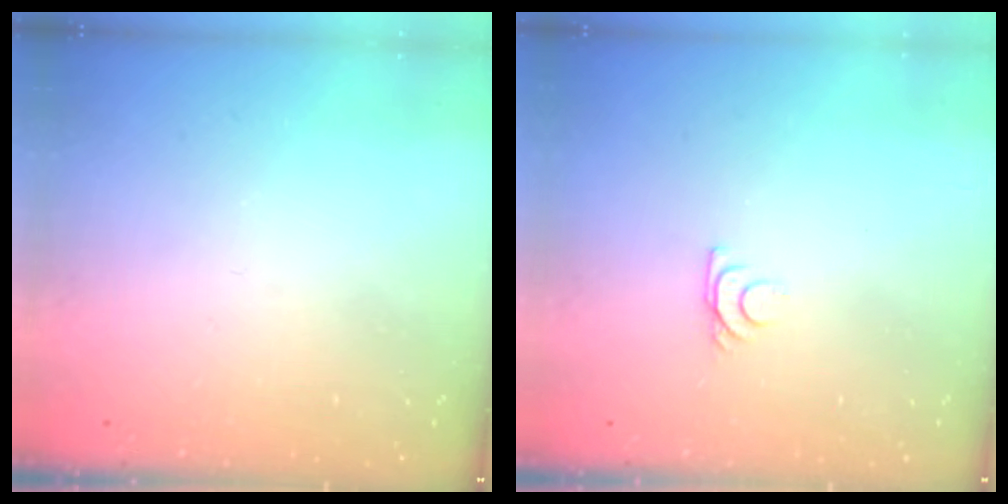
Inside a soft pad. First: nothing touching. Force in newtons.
{"total": 6.2, "press": 6.2, "slide": 0.8}